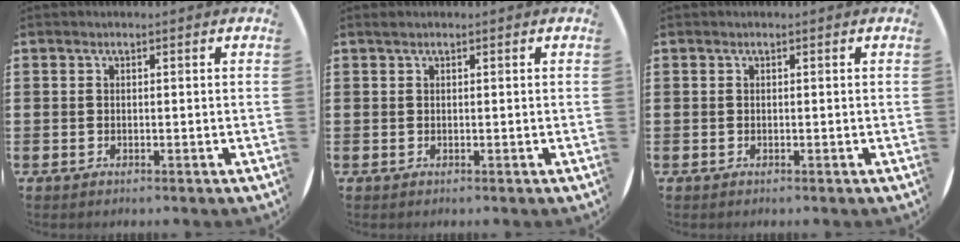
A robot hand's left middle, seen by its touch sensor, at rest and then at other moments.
{"total": 0.0}
{"total": 0.0}